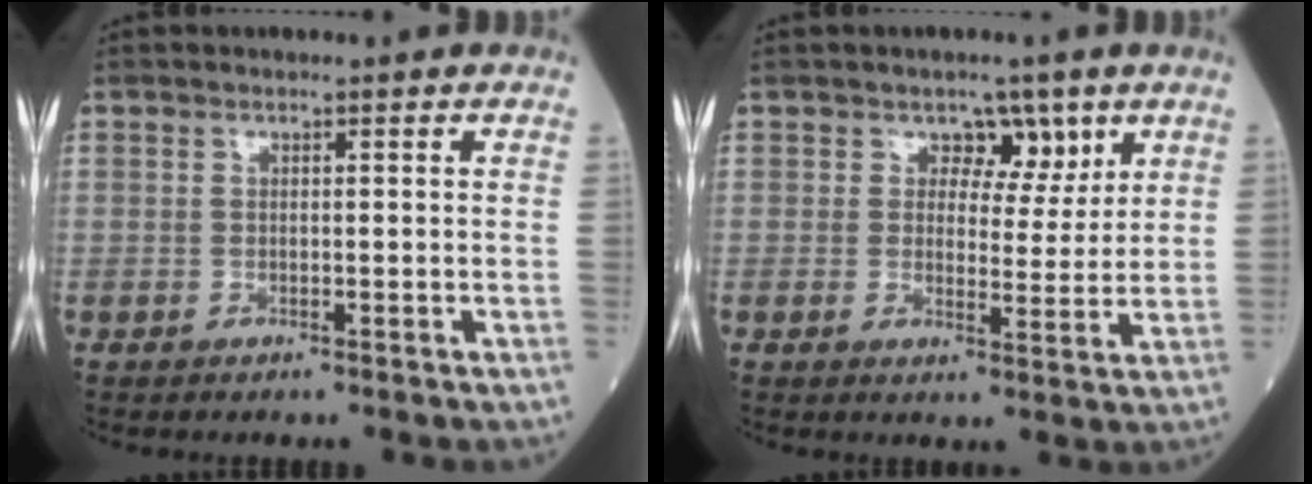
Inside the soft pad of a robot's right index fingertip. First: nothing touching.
{"total": 4.7, "force": [2.6, 3.1, 2.4], "torque": [-0.018, 0.001, 0.035]}